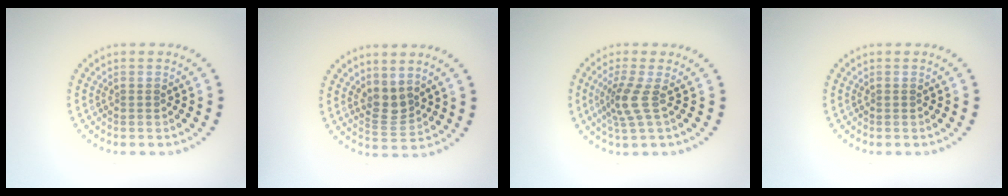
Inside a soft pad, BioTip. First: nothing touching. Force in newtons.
{"total": 2.3, "press": 1.9, "slide": 1.3}
{"total": 2.7, "press": 1.9, "slide": 1.9}
{"total": 0.0}